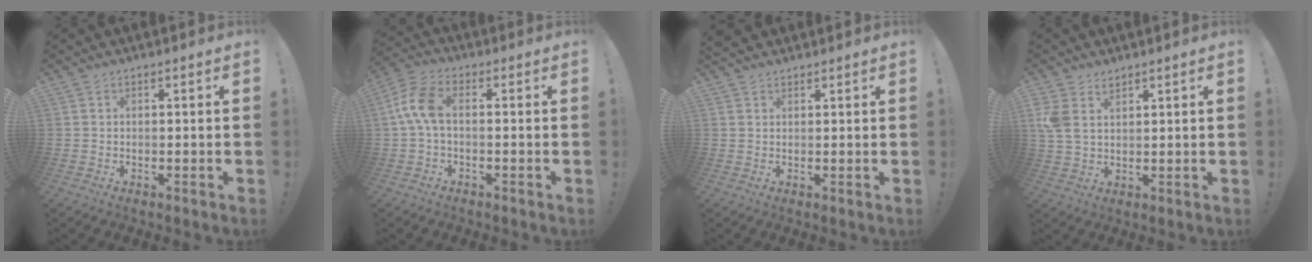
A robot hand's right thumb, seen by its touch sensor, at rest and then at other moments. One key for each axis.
{"total": 8.2, "fx": 0.5, "fy": 4.2, "fz": 7.0, "tx": -0.153, "ty": 0.010, "tz": 0.016}
{"total": 1.7, "fx": 1.5, "fy": 0.9, "fz": 0.3, "tx": -0.005, "ty": -0.004, "tz": 0.029}
{"total": 5.6, "fx": 3.1, "fy": 3.6, "fz": 3.0, "tx": -0.062, "ty": -0.014, "tz": 0.060}